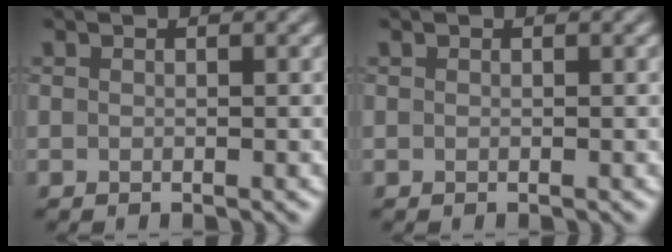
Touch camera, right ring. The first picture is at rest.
{"total": 0.0}